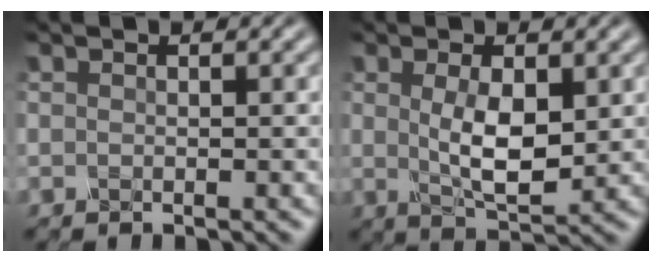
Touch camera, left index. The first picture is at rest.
{"total": 4.6, "force": [0.5, 1.8, 4.2], "torque": [-0.082, -0.004, 0.016]}